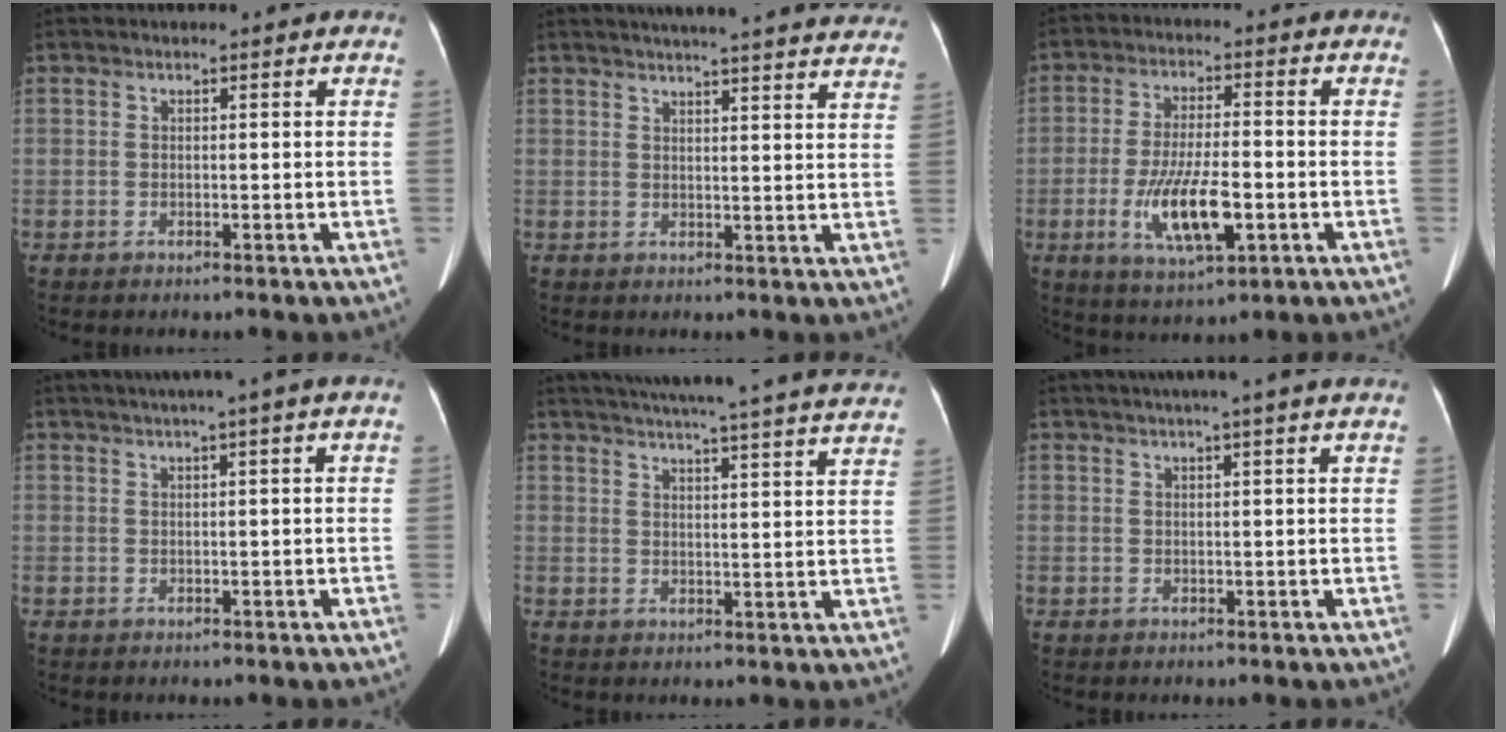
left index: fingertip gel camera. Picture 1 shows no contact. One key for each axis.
{"total": 24.9, "fx": 22.7, "fy": 2.0, "fz": 10.0, "tx": -0.144, "ty": -0.027, "tz": 0.263}
{"total": 10.5, "fx": -3.1, "fy": 2.8, "fz": 9.6, "tx": -0.192, "ty": -0.013, "tz": -0.048}
{"total": 5.0, "fx": 3.4, "fy": -1.4, "fz": 3.4, "tx": -0.048, "ty": 0.015, "tz": 0.053}
{"total": 30.4, "fx": 27.8, "fy": 0.7, "fz": 12.3, "tx": -0.201, "ty": -0.047, "tz": 0.336}
{"total": 7.4, "fx": 5.9, "fy": -1.6, "fz": 4.2, "tx": -0.056, "ty": 0.018, "tz": 0.068}